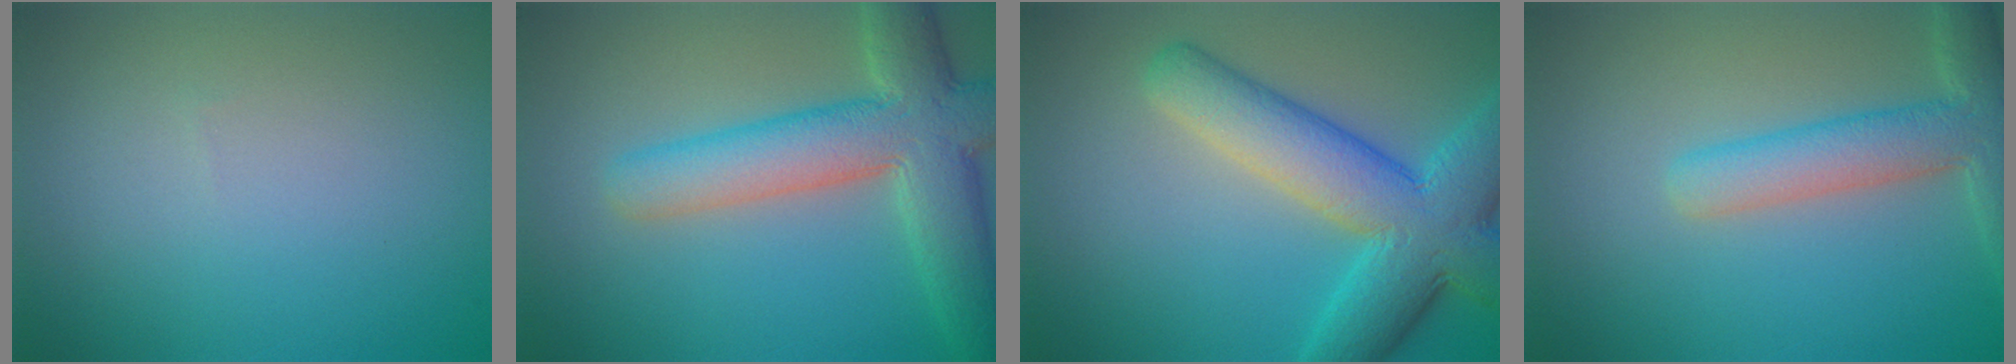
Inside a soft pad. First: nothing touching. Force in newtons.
{"total": 8.4, "press": 8.4, "slide": 0.5}
{"total": 9.5, "press": 9.5, "slide": 0.4}
{"total": 5.5, "press": 5.5, "slide": 0.3}